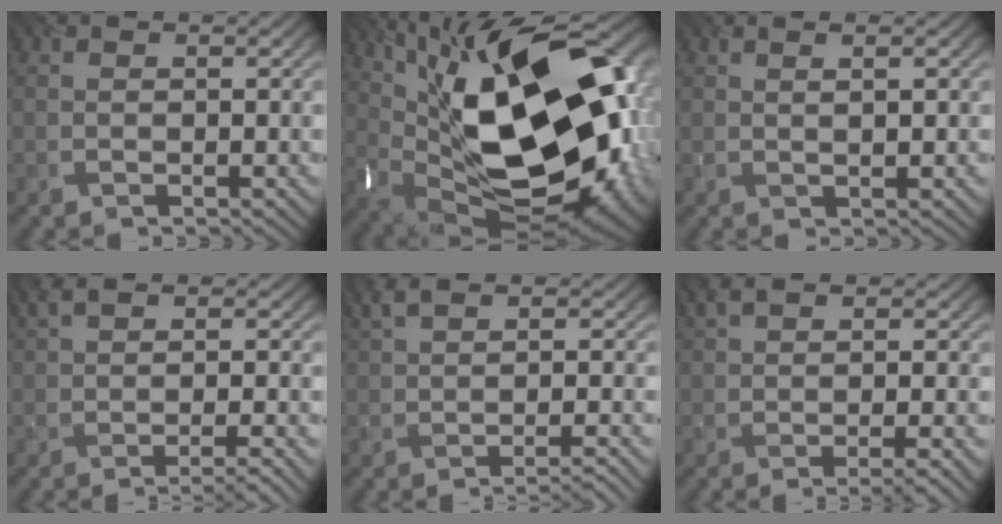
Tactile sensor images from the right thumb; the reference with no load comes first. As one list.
[{"total": 22.2, "force": [4.5, 12.4, 17.9], "torque": [-0.323, 0.005, 0.094]}, {"total": 0.8, "force": [0.6, 0.0, 0.5], "torque": [-0.008, 0.008, 0.012]}, {"total": 3.5, "force": [-0.5, 0.7, 3.4], "torque": [-0.052, 0.007, -0.014]}, {"total": 3.1, "force": [-0.3, 0.6, 3.0], "torque": [-0.045, 0.009, -0.011]}, {"total": 3.9, "force": [-0.1, 0.9, 3.8], "torque": [-0.057, 0.010, -0.006]}]